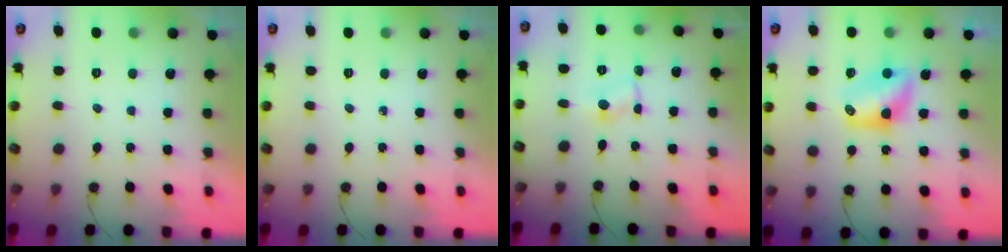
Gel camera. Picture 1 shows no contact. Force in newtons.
{"total": 0.0}
{"total": 1.8, "press": 1.8, "slide": 0.2}
{"total": 7.7, "press": 7.5, "slide": 1.8}